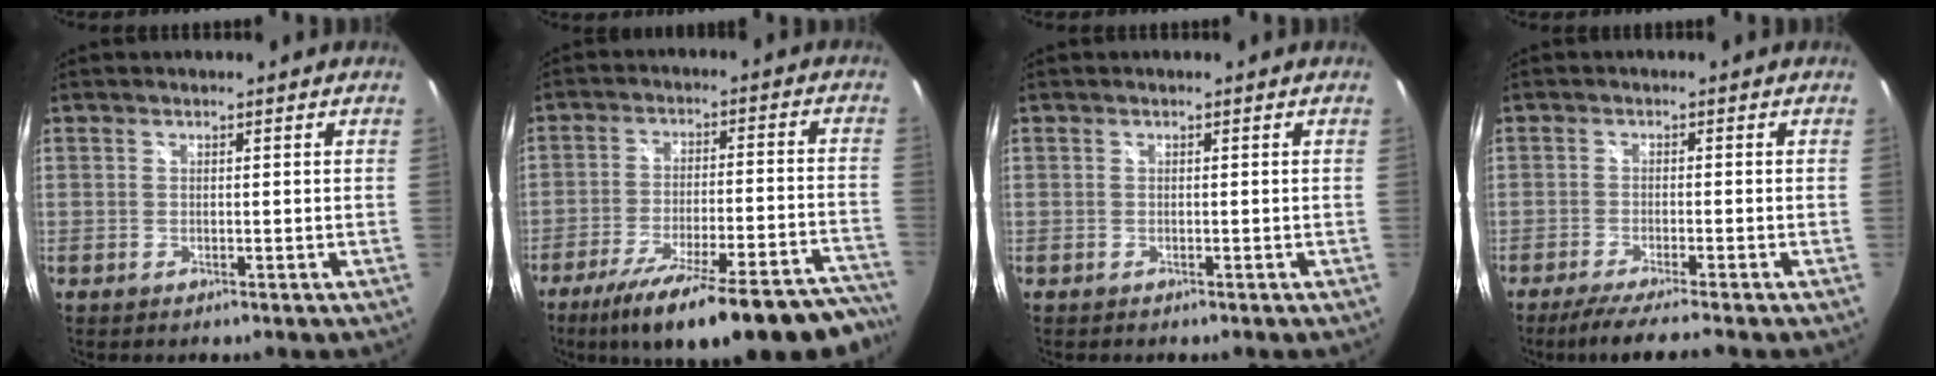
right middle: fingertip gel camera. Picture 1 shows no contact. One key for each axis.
{"total": 26.5, "fx": -22.4, "fy": 4.7, "fz": 13.3, "tx": -0.203, "ty": -0.037, "tz": -0.310}
{"total": 0.0}
{"total": 6.4, "fx": -5.5, "fy": -1.0, "fz": 3.2, "tx": -0.068, "ty": -0.022, "tz": -0.092}